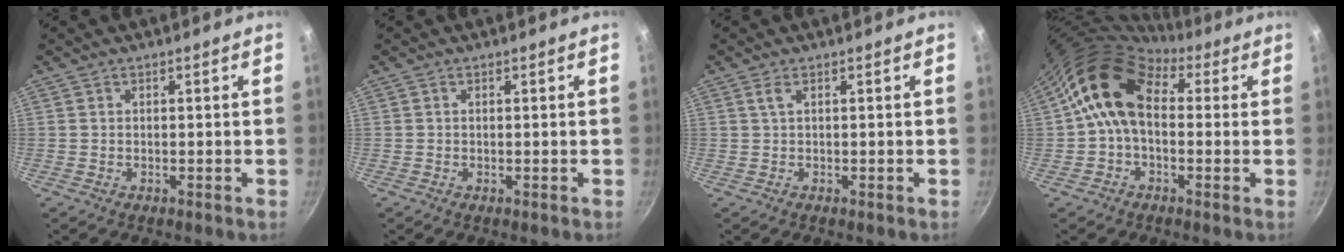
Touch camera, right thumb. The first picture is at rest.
{"total": 0.0}
{"total": 1.1, "force": [0.2, 0.1, 1.1], "torque": [-0.019, 0.000, 0.004]}
{"total": 12.2, "force": [1.7, 8.6, 8.5], "torque": [-0.132, 0.023, 0.007]}